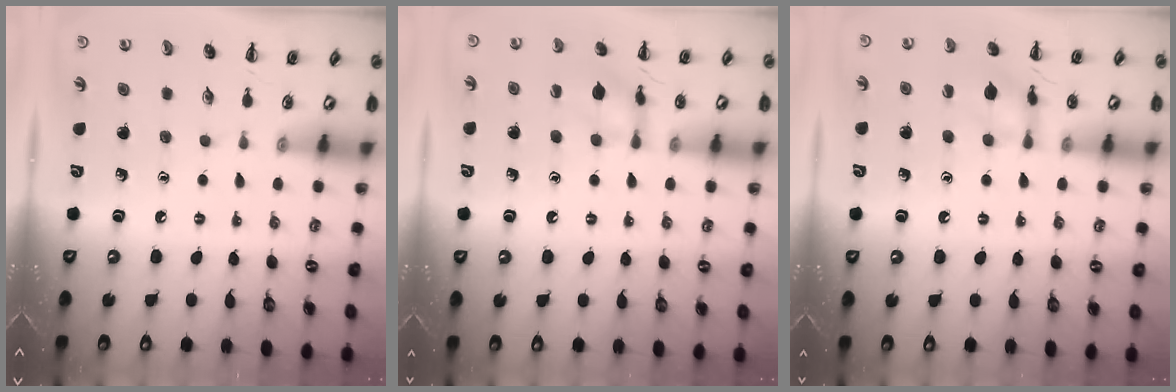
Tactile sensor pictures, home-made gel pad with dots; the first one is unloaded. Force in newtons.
{"total": 11.2, "press": 11.2, "slide": 0.8}
{"total": 11.2, "press": 11.2, "slide": 0.8}